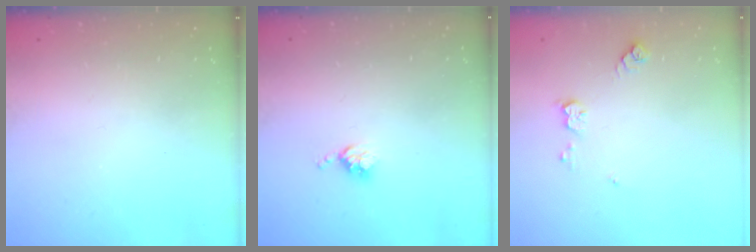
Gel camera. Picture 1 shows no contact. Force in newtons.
{"total": 3.5, "press": 3.5, "slide": 0.4}
{"total": 6.8, "press": 6.8, "slide": 0.5}